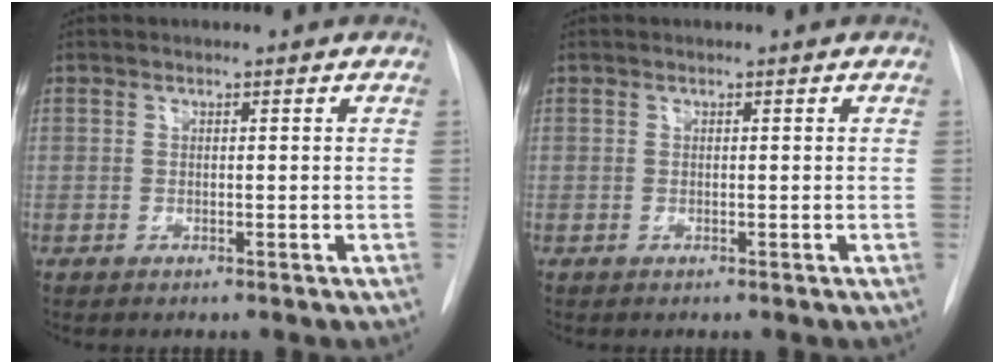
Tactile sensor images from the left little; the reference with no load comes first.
{"total": 0.0}